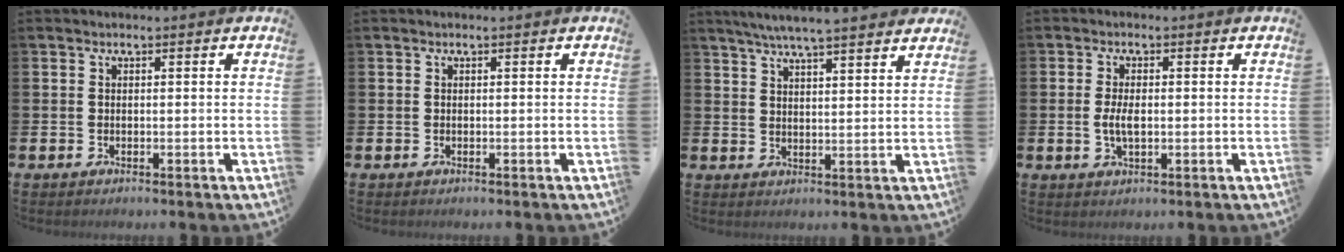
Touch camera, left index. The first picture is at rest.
{"total": 0.0}
{"total": 5.8, "force": [5.5, -0.1, 1.9], "torque": [-0.050, -0.019, 0.097]}
{"total": 3.0, "force": [-0.1, 1.4, 2.7], "torque": [-0.038, -0.001, -0.007]}